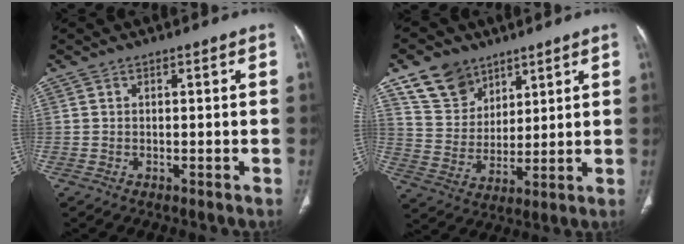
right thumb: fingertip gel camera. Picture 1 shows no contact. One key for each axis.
{"total": 11.0, "fx": 7.3, "fy": 7.6, "fz": 3.1, "tx": -0.029, "ty": -0.037, "tz": 0.146}